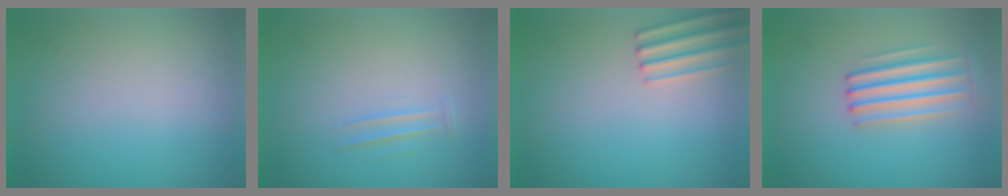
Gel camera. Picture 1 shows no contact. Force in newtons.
{"total": 1.1}
{"total": 2.5}
{"total": 3.2}